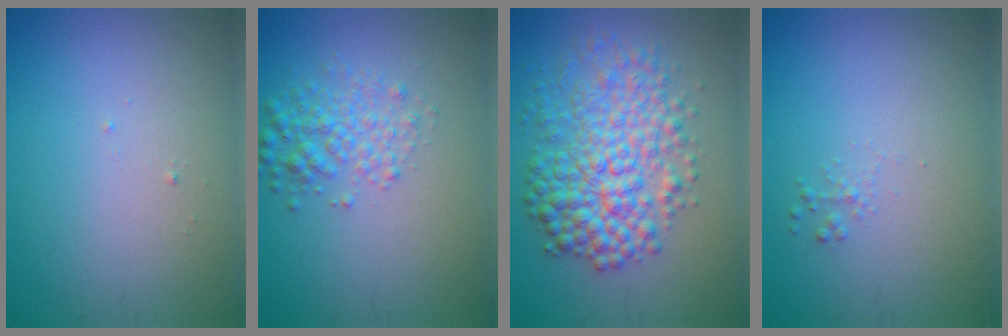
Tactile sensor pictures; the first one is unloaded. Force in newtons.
{"total": 2.8, "press": 2.8, "slide": 0.0}
{"total": 7.1, "press": 7.1, "slide": 0.1}
{"total": 0.6, "press": 0.6, "slide": 0.0}